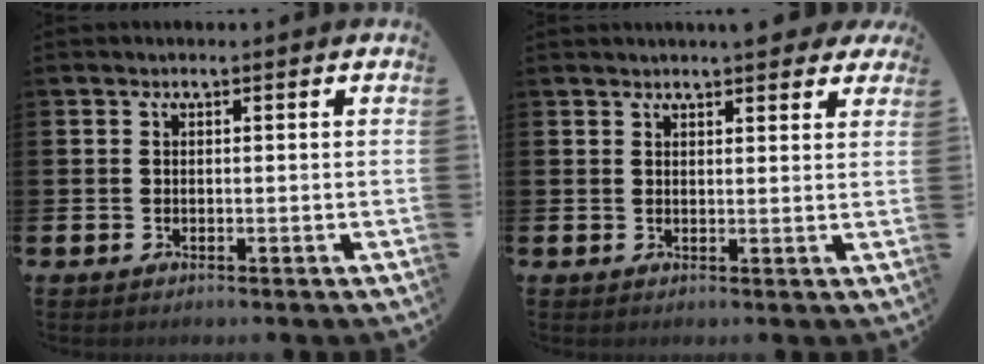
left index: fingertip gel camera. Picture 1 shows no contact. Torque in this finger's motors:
{"motor_torque": [0.92, -1.22, 0.07, 0.08]}